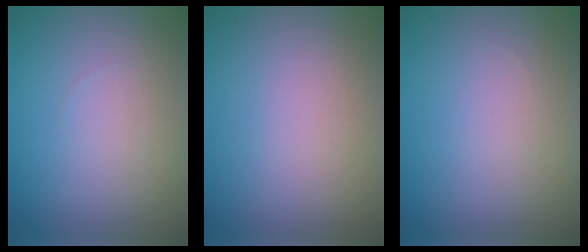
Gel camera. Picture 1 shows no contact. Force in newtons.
{"total": 0.0}
{"total": 0.0}